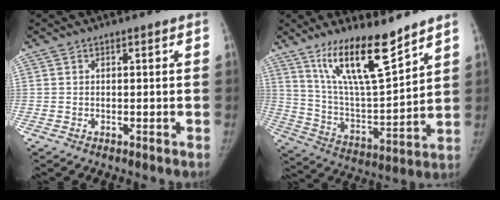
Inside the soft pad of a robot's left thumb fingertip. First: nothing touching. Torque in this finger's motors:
{"motor_torque": [1.06, -0.50, 1.46, -1.32, 0.48]}